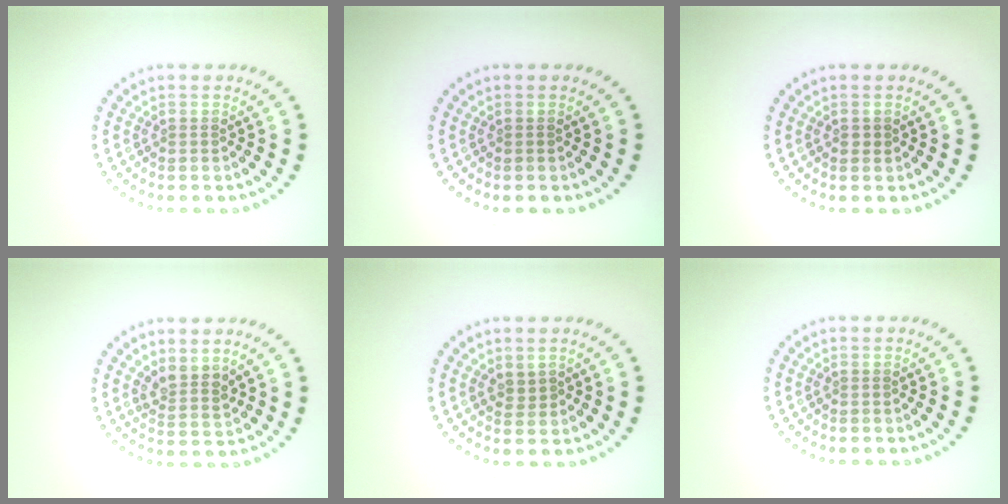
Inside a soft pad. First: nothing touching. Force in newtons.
{"total": 0.0}
{"total": 0.9, "press": 0.8, "slide": 0.2}
{"total": 2.4, "press": 1.9, "slide": 1.5}
{"total": 0.9, "press": 0.6, "slide": 0.6}
{"total": 0.0}